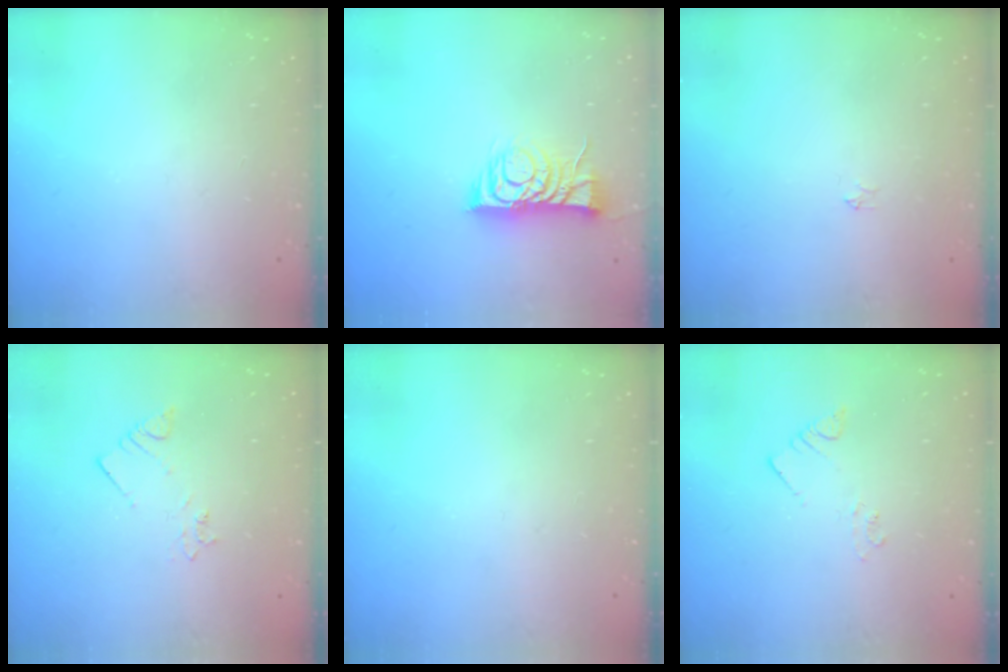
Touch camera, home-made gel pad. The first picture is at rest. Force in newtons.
{"total": 9.2, "press": 9.2, "slide": 0.3}
{"total": 2.2, "press": 2.2, "slide": 0.3}
{"total": 2.1, "press": 2.1, "slide": 0.4}
{"total": 0.0}
{"total": 2.2, "press": 2.2, "slide": 0.1}